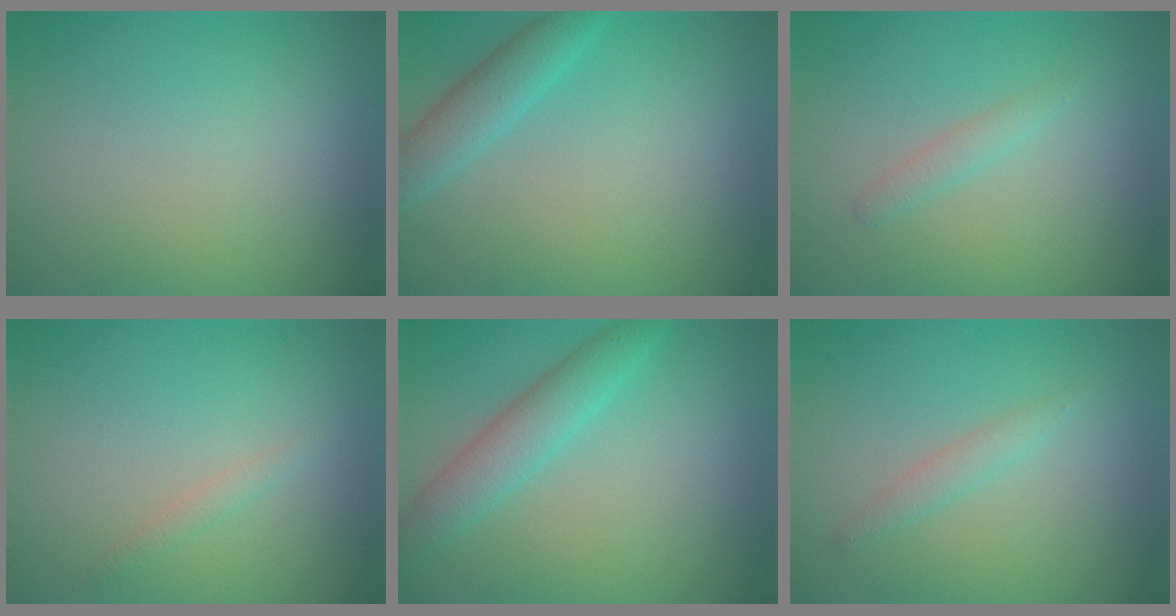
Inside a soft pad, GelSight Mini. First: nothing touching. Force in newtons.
{"total": 2.1, "press": 2.1, "slide": 0.2}
{"total": 1.2, "press": 1.2, "slide": 0.0}
{"total": 0.8, "press": 0.8, "slide": 0.0}
{"total": 3.5, "press": 3.5, "slide": 0.0}
{"total": 1.3, "press": 1.3, "slide": 0.0}